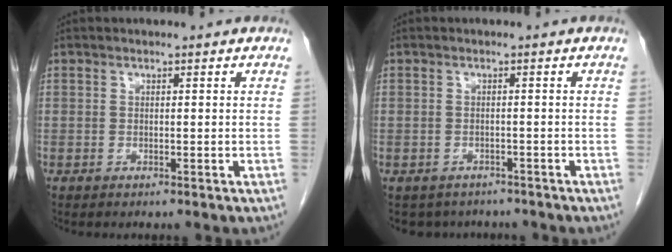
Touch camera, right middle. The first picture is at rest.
{"total": 5.0, "force": [-4.3, 2.6, 0.2], "torque": [0.003, 0.003, -0.053]}